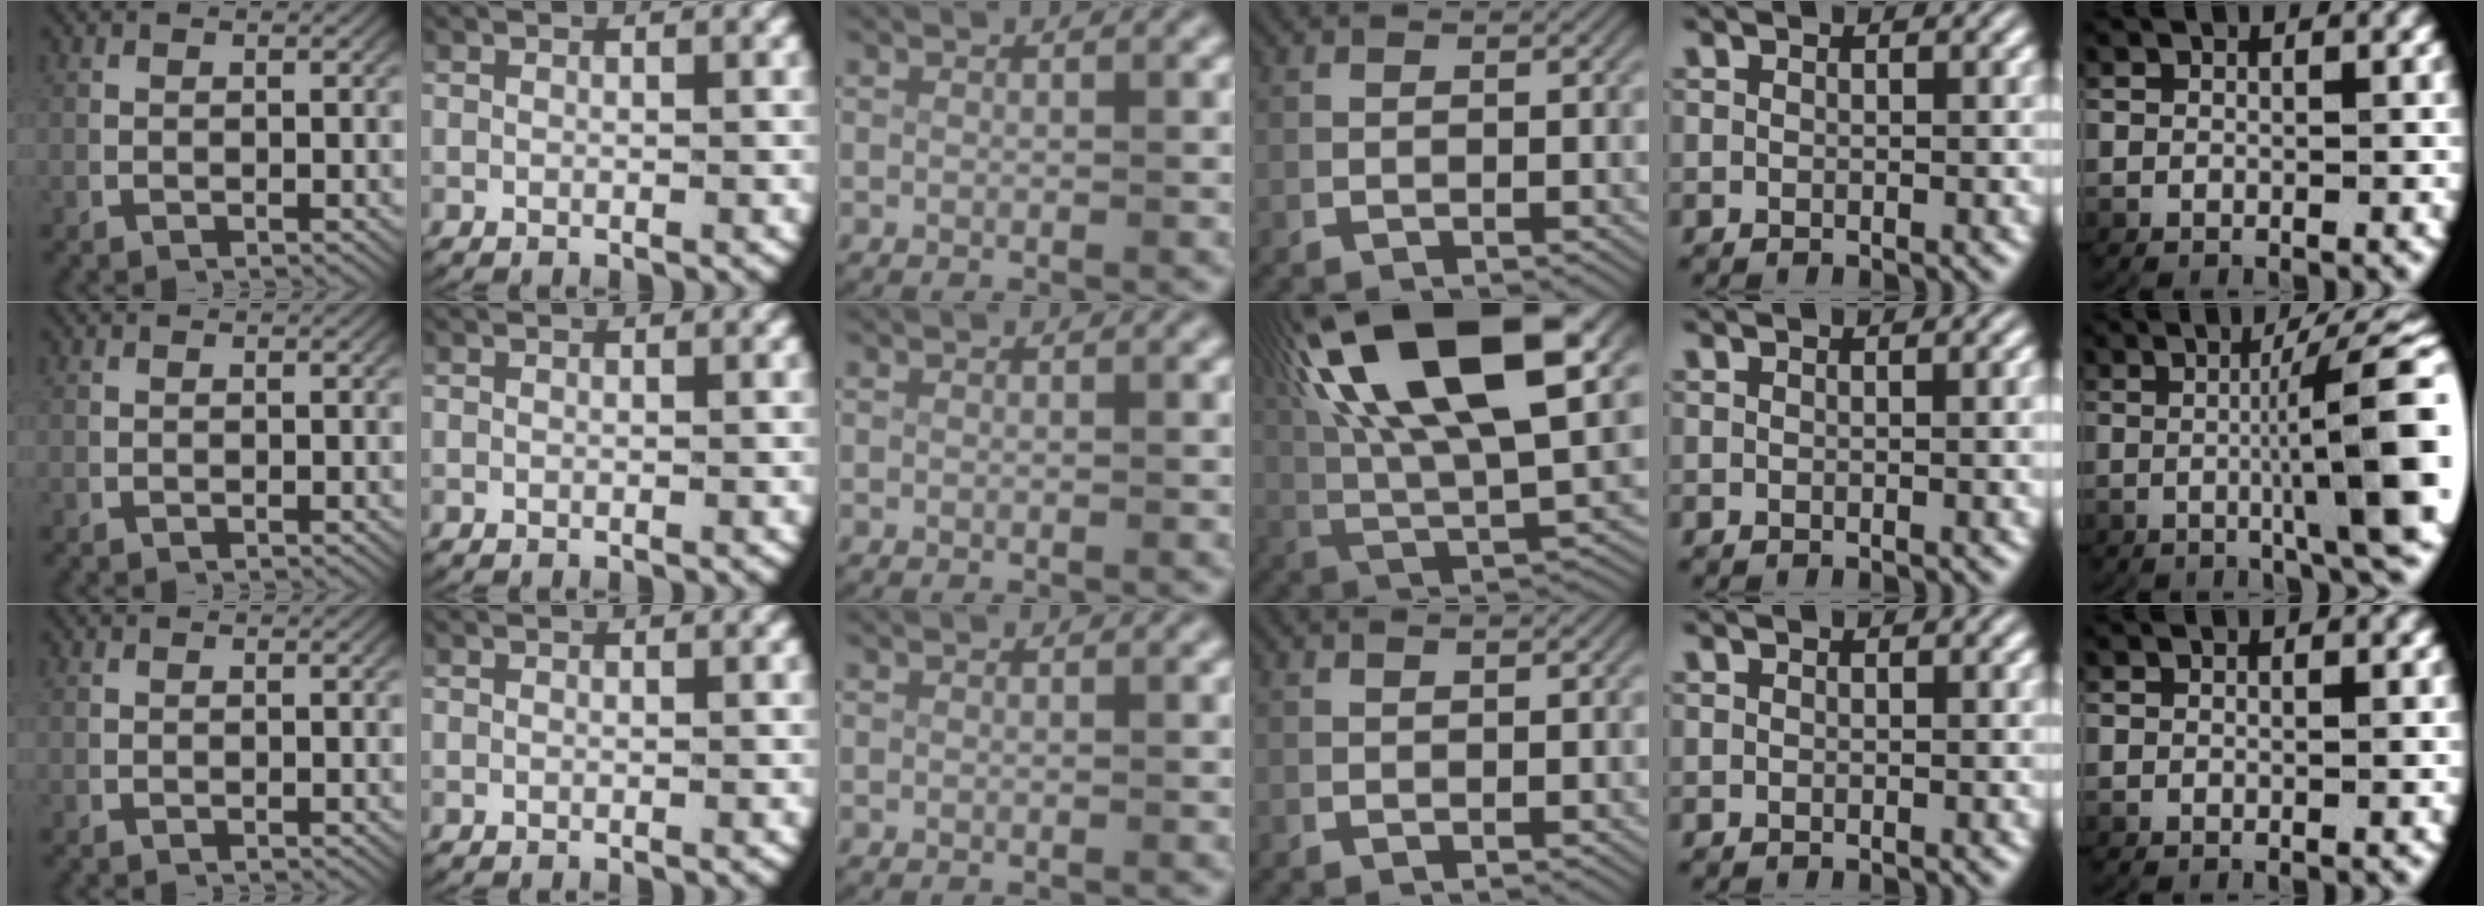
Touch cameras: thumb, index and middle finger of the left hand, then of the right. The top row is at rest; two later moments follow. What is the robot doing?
{"motion": "lift_and_place", "object": "plastic wrap"}